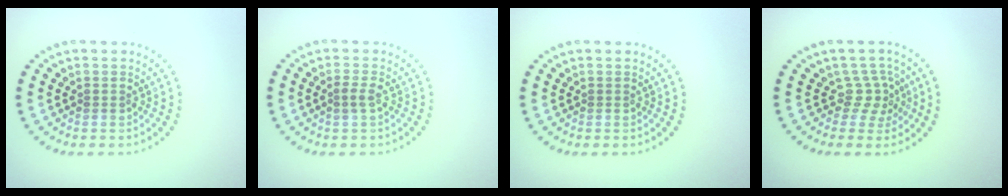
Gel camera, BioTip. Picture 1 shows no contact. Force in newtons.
{"total": 1.2, "press": 1.1, "slide": 0.5}
{"total": 0.0}
{"total": 2.3, "press": 1.6, "slide": 1.7}